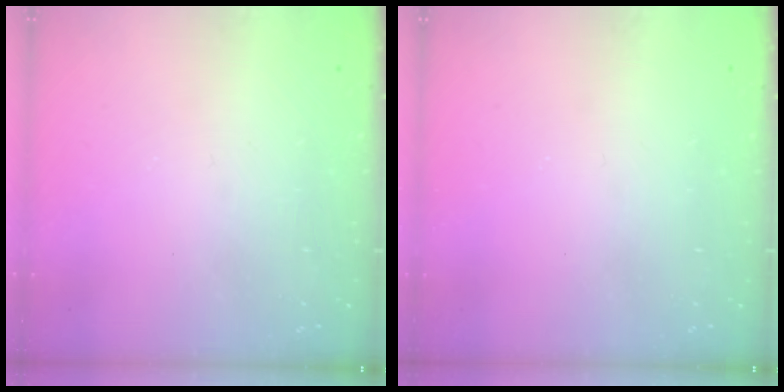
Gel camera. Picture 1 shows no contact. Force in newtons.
{"total": 0.0}